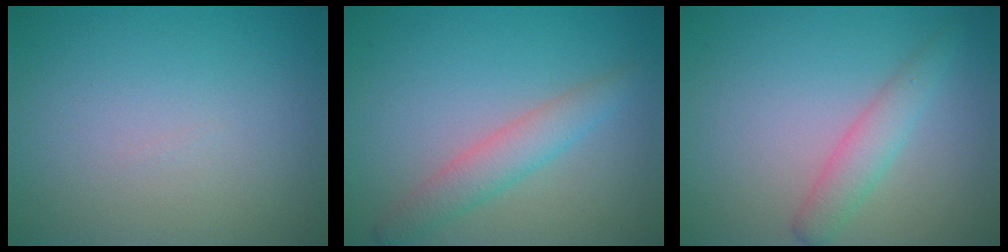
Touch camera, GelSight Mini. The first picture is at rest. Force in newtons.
{"total": 3.0, "press": 3.0, "slide": 0.1}
{"total": 1.7, "press": 1.7, "slide": 0.1}